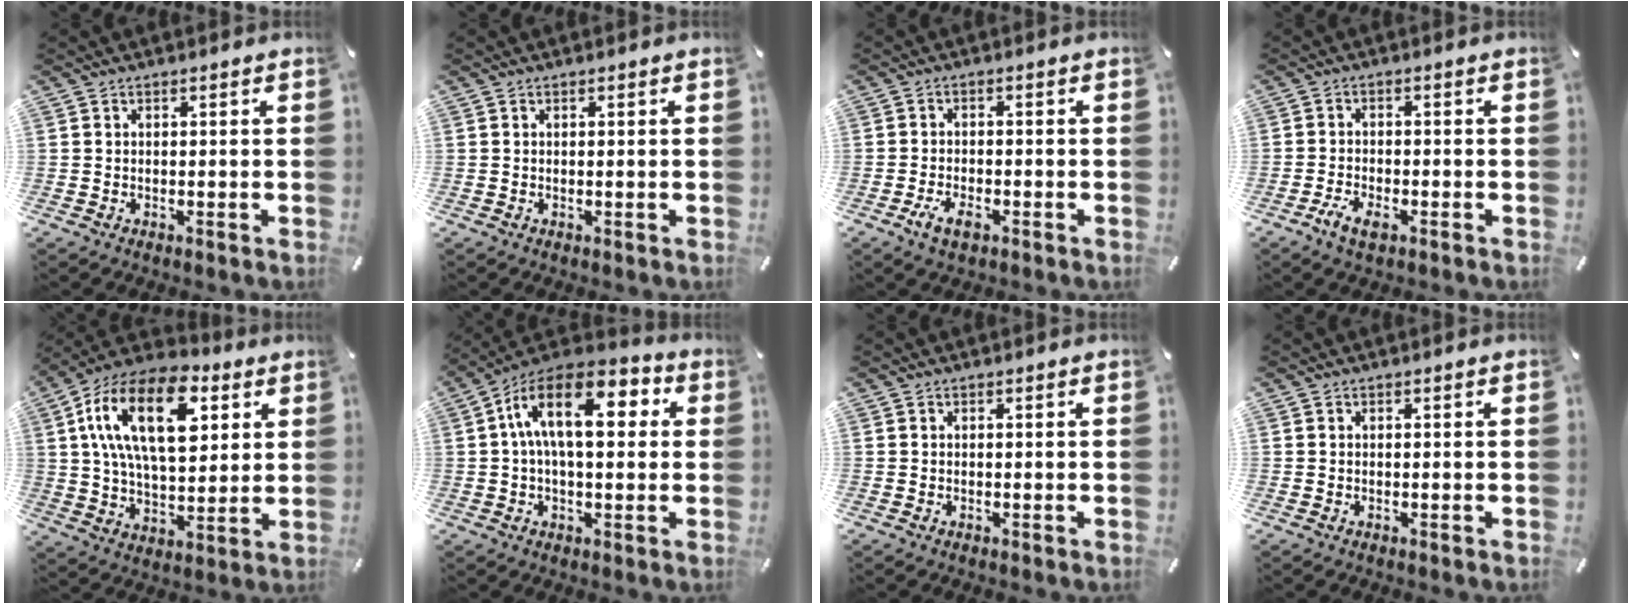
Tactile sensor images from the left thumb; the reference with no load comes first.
{"total": 0.0}
{"total": 4.0, "force": [-2.2, 2.0, 2.7], "torque": [-0.063, 0.005, -0.043]}
{"total": 3.7, "force": [-2.3, 1.7, 2.4], "torque": [-0.050, 0.009, -0.044]}
{"total": 21.2, "force": [7.9, 11.6, 15.9], "torque": [-0.312, -0.009, 0.127]}
{"total": 15.2, "force": [3.4, 8.0, 12.4], "torque": [-0.218, -0.002, 0.056]}
{"total": 0.0}
{"total": 0.0}